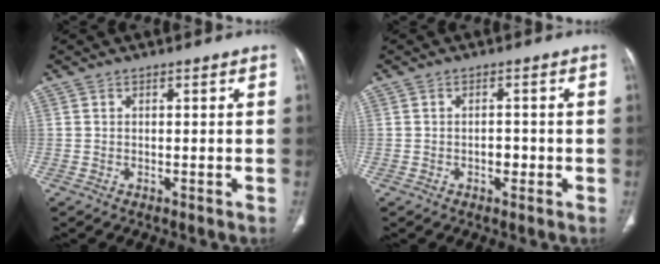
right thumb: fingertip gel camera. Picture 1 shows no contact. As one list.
[{"total": 2.3, "force": [-0.7, 1.5, 1.6], "torque": [-0.013, 0.006, -0.011]}]